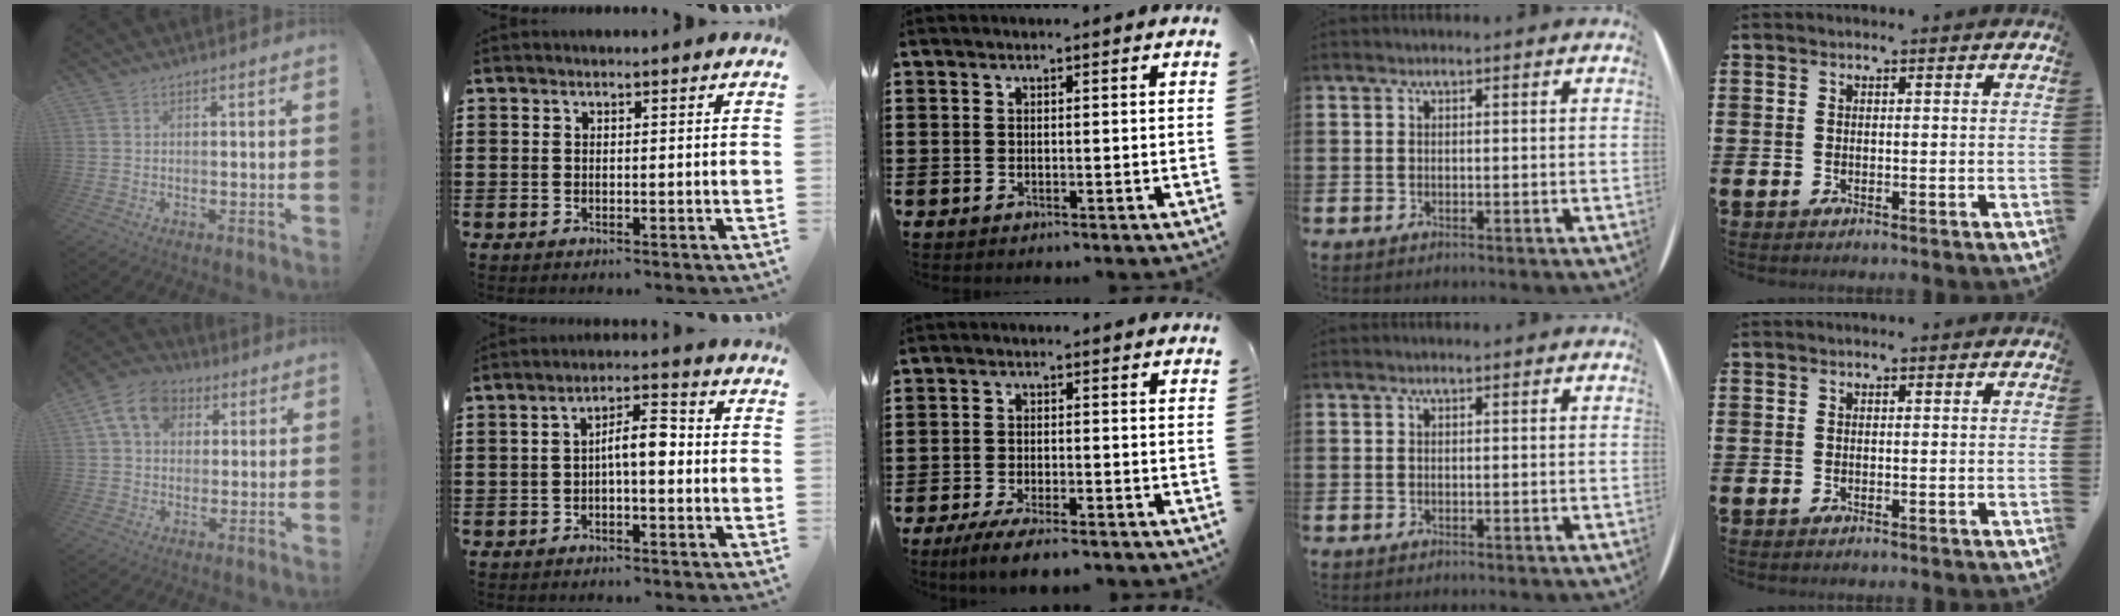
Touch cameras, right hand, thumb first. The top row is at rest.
{"thumb": {"total": 12.2, "force": [4.3, 9.4, 6.4], "torque": [-0.101, 0.000, 0.086]}, "index": {"total": 5.0, "force": [-0.5, 1.5, 4.8], "torque": [-0.089, 0.014, -0.013]}, "middle": {"total": 3.7, "force": [-3.1, 0.3, 1.9], "torque": [-0.044, -0.007, -0.063]}}